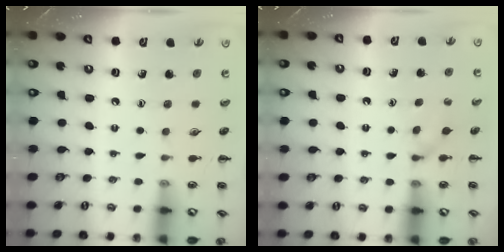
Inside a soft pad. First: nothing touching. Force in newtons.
{"total": 2.8, "press": 2.5, "slide": 1.2}